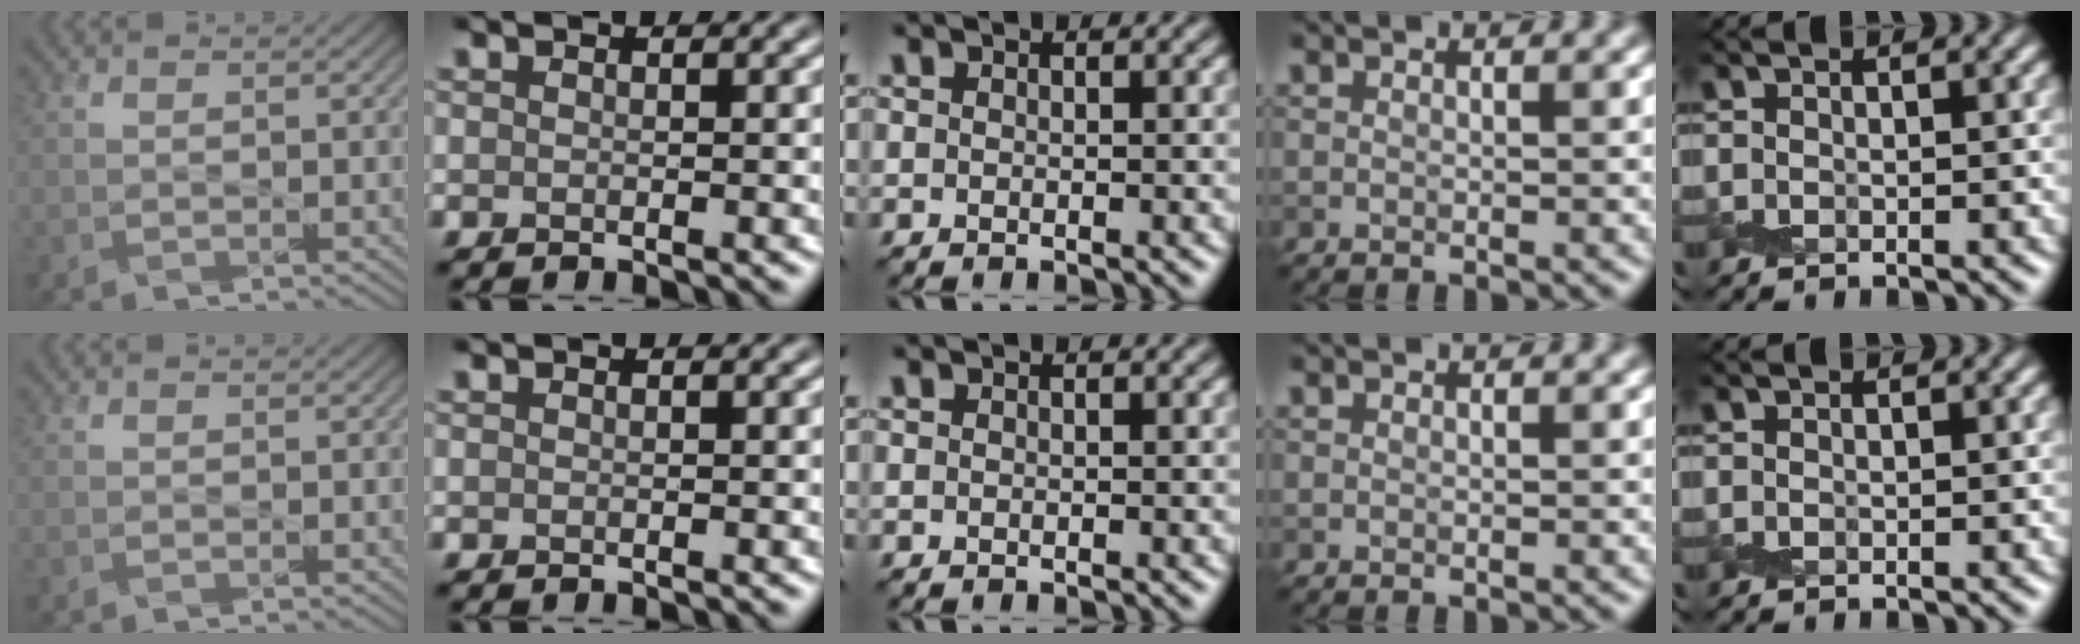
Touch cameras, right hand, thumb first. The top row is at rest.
{}